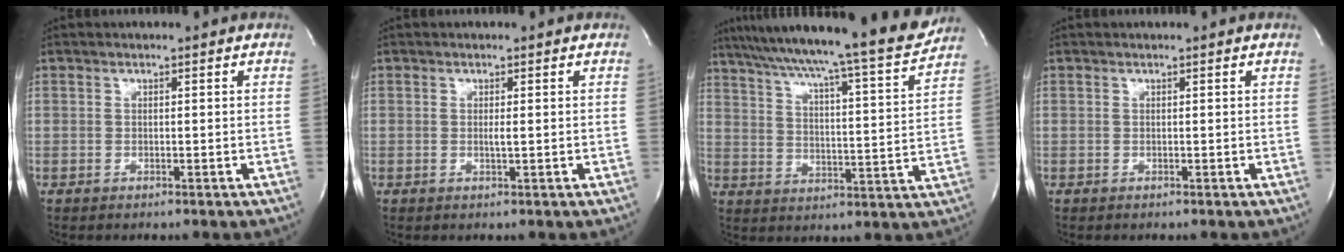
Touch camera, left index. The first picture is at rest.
{"total": 0.9, "force": [0.0, 0.0, 0.9], "torque": [-0.023, -0.002, 0.001]}
{"total": 22.6, "force": [20.1, -0.4, 10.2], "torque": [-0.169, -0.036, 0.279]}
{"total": 0.0}